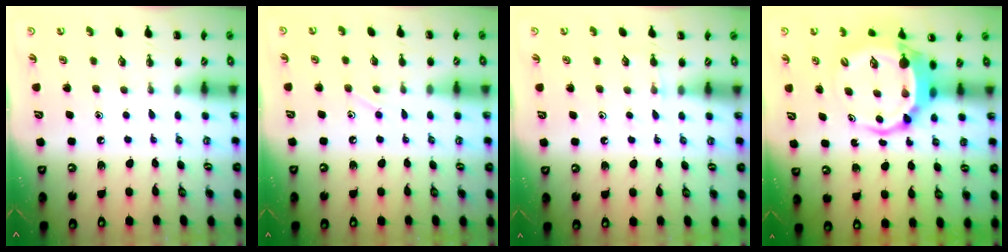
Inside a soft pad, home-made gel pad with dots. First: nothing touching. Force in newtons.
{"total": 4.2, "press": 4.1, "slide": 1.1}
{"total": 3.7, "press": 3.5, "slide": 1.3}
{"total": 6.6, "press": 6.6, "slide": 1.1}